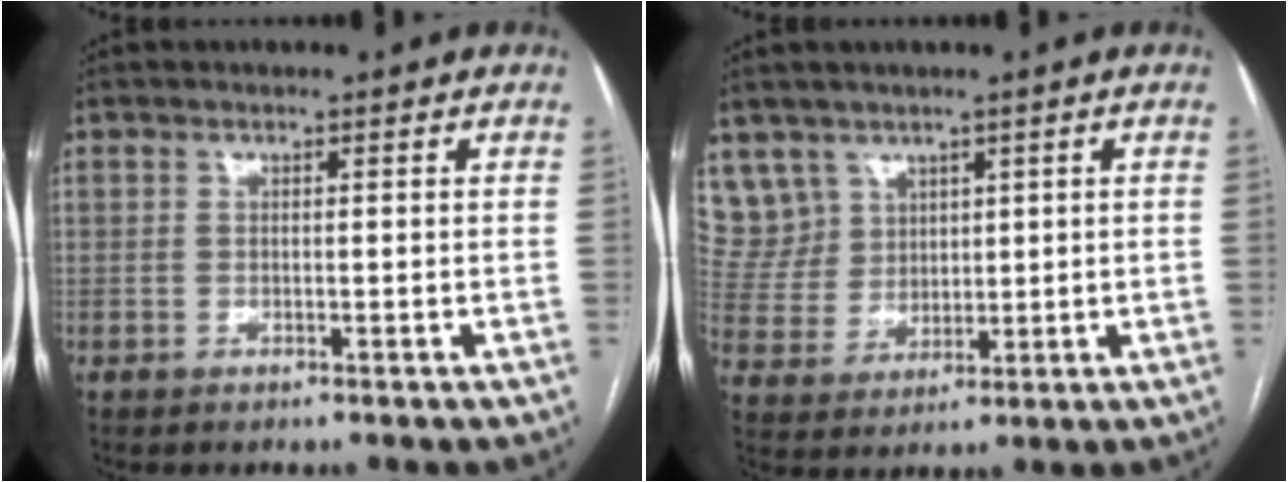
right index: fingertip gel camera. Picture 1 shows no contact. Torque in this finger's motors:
{"motor_torque": [-0.44, 0.35, 0.02, 0.00]}